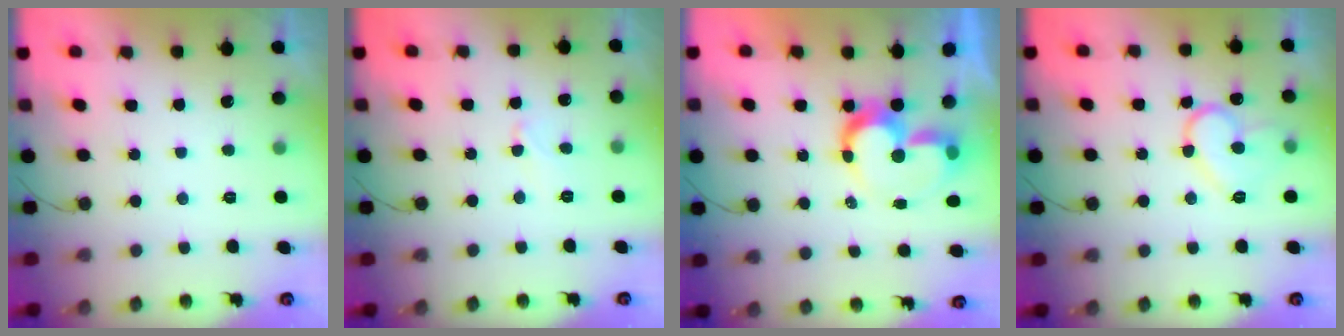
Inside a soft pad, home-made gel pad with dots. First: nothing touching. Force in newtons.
{"total": 4.2, "press": 4.2, "slide": 0.5}
{"total": 10.6, "press": 10.5, "slide": 1.0}
{"total": 13.2, "press": 13.1, "slide": 1.2}